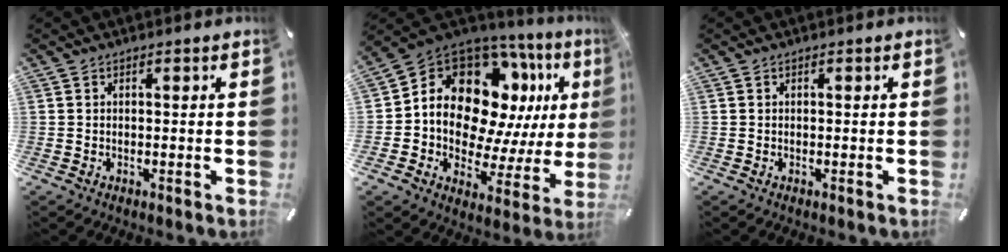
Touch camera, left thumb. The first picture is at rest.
{"total": 15.6, "force": [5.8, 11.4, 8.8], "torque": [-0.156, -0.054, 0.105]}
{"total": 0.0}